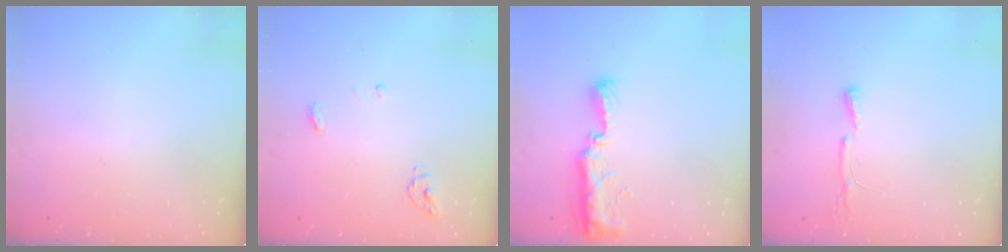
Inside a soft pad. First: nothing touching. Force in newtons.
{"total": 5.0, "press": 5.0, "slide": 0.5}
{"total": 11.8, "press": 10.2, "slide": 5.9}
{"total": 5.2, "press": 5.1, "slide": 0.7}